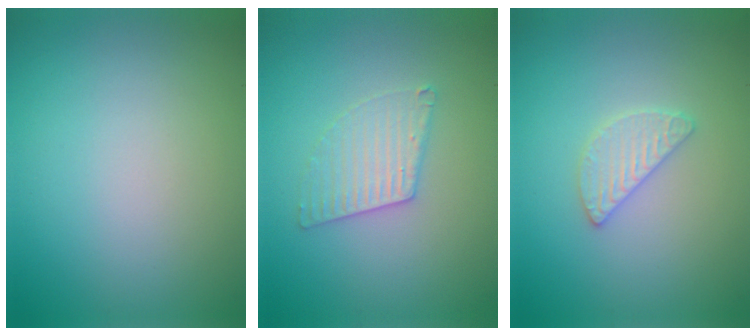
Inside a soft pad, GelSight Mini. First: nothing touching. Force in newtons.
{"total": 2.8, "press": 2.8, "slide": 0.3}
{"total": 2.0, "press": 2.0, "slide": 0.2}